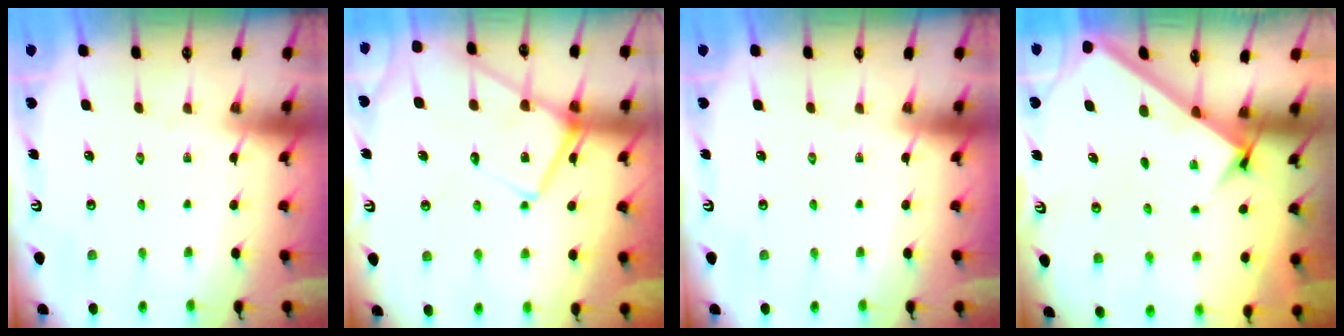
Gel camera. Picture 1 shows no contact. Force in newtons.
{"total": 15.1, "press": 15.0, "slide": 1.4}
{"total": 0.0}
{"total": 2.8, "press": 2.7, "slide": 0.3}